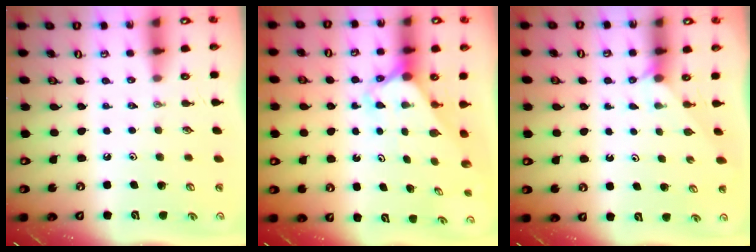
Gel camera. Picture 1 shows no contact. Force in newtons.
{"total": 2.3, "press": 2.3, "slide": 0.2}
{"total": 2.5, "press": 2.5, "slide": 0.2}